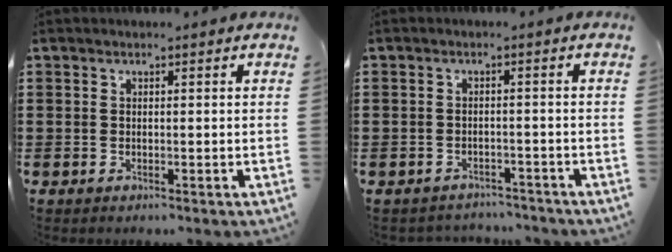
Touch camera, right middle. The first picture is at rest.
{"total": 1.9, "force": [-1.9, 0.3, -0.2], "torque": [-0.004, 0.000, -0.043]}